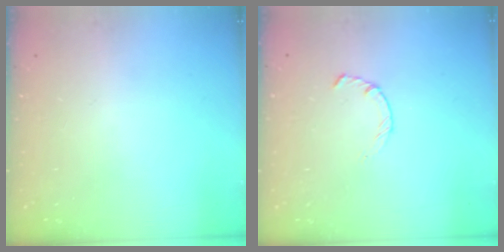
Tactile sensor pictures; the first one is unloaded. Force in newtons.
{"total": 2.4, "press": 2.3, "slide": 0.4}